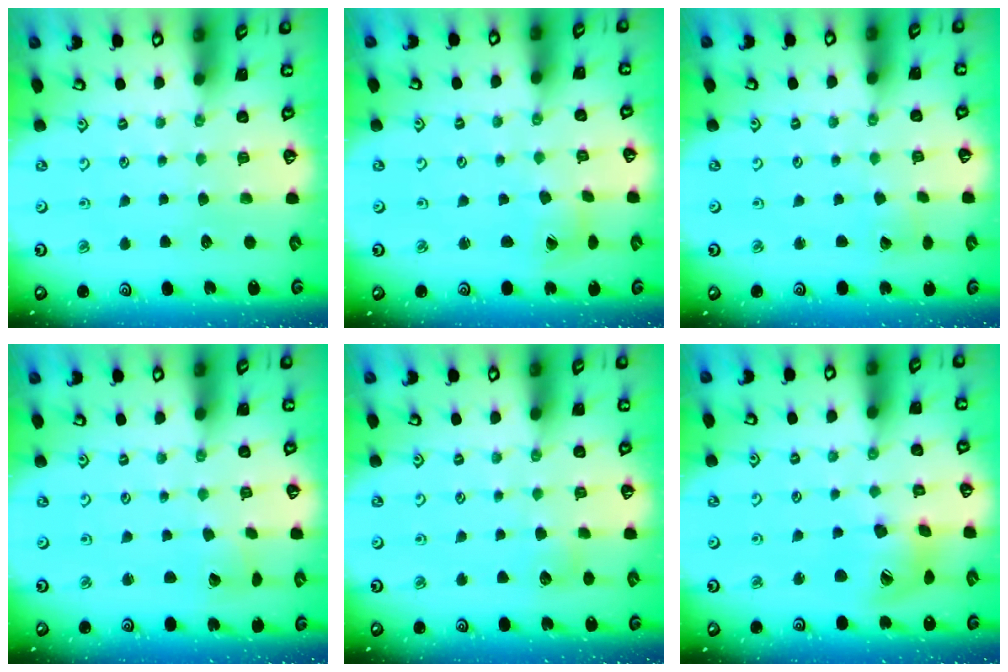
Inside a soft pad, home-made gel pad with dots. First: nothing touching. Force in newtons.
{"total": 2.0, "press": 2.0, "slide": 0.3}
{"total": 2.4, "press": 2.4, "slide": 0.2}
{"total": 3.5, "press": 3.5, "slide": 0.1}
{"total": 4.3, "press": 4.3, "slide": 0.5}
{"total": 14.3, "press": 14.1, "slide": 2.2}